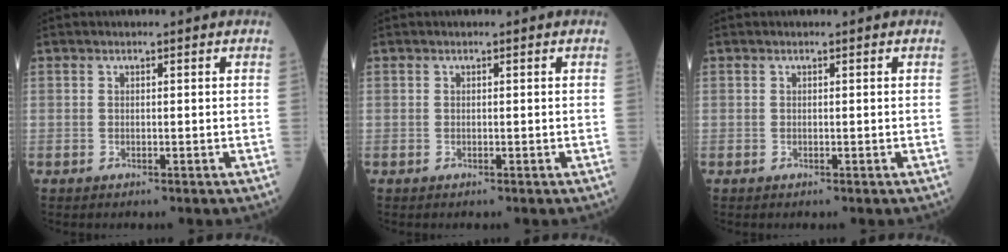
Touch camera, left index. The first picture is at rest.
{"total": 0.0}
{"total": 0.0}